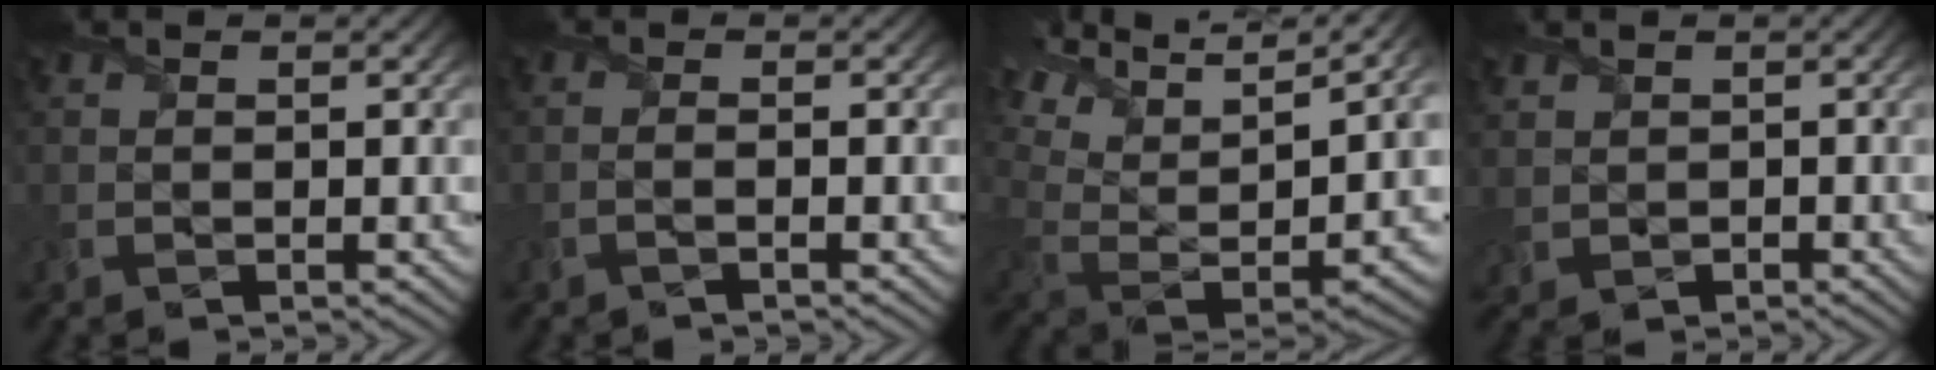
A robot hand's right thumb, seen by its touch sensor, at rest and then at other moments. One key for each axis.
{"total": 1.1, "fx": -0.9, "fy": -0.5, "fz": 0.4, "tx": -0.010, "ty": 0.004, "tz": -0.022}
{"total": 15.0, "fx": 6.4, "fy": 6.8, "fz": 11.7, "tx": -0.241, "ty": 0.025, "tz": 0.135}
{"total": 1.9, "fx": 0.5, "fy": 1.9, "fz": -0.2, "tx": -0.017, "ty": -0.001, "tz": 0.005}